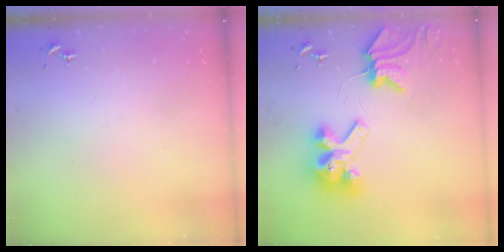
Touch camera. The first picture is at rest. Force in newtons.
{"total": 12.4, "press": 12.2, "slide": 1.7}